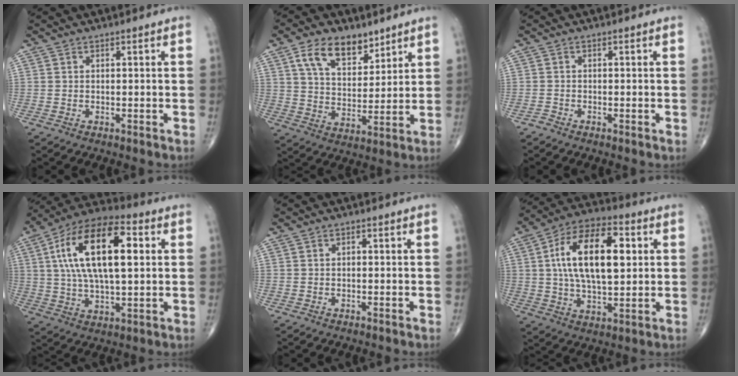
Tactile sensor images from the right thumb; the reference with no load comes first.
{"total": 11.7, "force": [7.0, 6.7, 6.7], "torque": [-0.089, -0.038, 0.129]}
{"total": 0.6, "force": [-0.5, 0.1, 0.2], "torque": [-0.003, -0.002, -0.016]}
{"total": 21.0, "force": [4.6, 9.4, 18.3], "torque": [-0.322, 0.016, 0.070]}
{"total": 0.8, "force": [0.1, 0.5, 0.6], "torque": [-0.011, 0.003, 0.001]}
{"total": 19.0, "force": [3.4, 9.2, 16.2], "torque": [-0.270, 0.012, 0.055]}